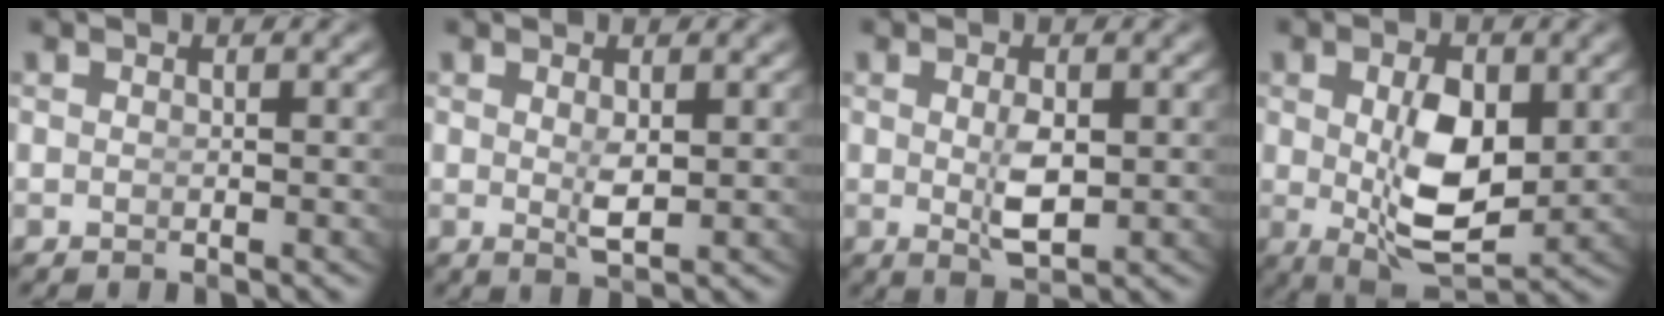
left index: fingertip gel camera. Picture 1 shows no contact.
{"total": 1.6, "force": [0.3, 0.2, 1.6], "torque": [-0.030, -0.013, 0.015]}
{"total": 2.9, "force": [0.0, 0.9, 2.7], "torque": [-0.051, -0.018, 0.013]}
{"total": 7.6, "force": [-0.4, 3.8, 6.6], "torque": [-0.111, -0.036, 0.018]}